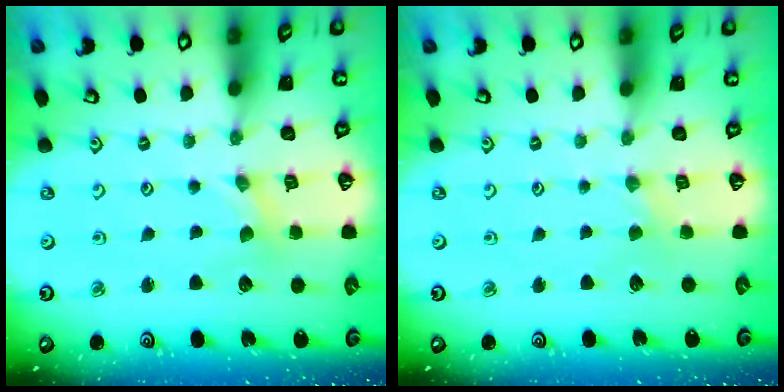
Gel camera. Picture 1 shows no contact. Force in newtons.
{"total": 0.5, "press": 0.5, "slide": 0.2}